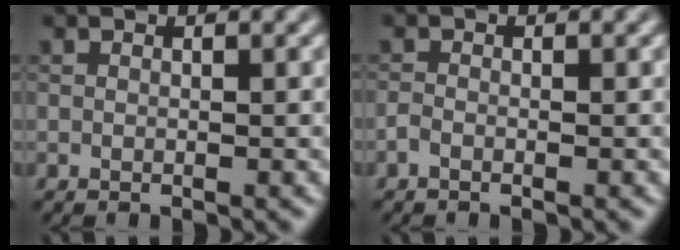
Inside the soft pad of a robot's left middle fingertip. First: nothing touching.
{"total": 0.7, "force": [-0.5, 0.3, 0.4], "torque": [-0.009, -0.002, -0.013]}